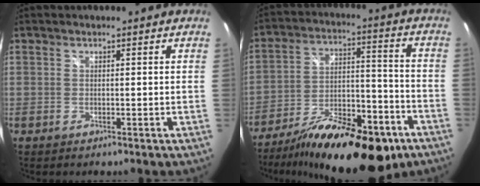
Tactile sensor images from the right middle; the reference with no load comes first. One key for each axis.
{"total": 23.9, "fx": -15.3, "fy": 9.4, "fz": 15.7, "tx": -0.262, "ty": -0.016, "tz": -0.225}